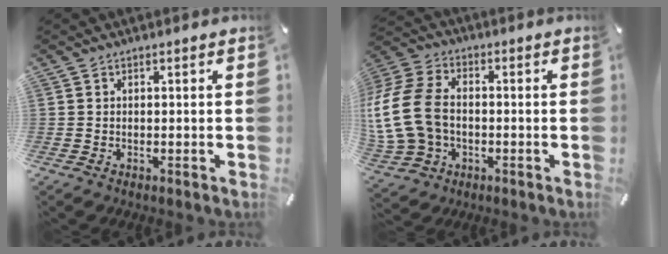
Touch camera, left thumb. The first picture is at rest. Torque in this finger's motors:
{"motor_torque": [2.00, 3.01, 2.51, 0.26, 0.33]}